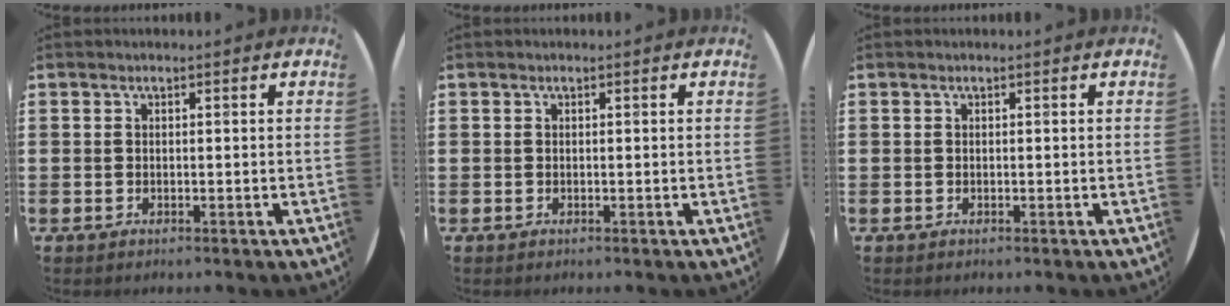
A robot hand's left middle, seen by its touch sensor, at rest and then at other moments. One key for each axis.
{"total": 0.0}
{"total": 0.0}